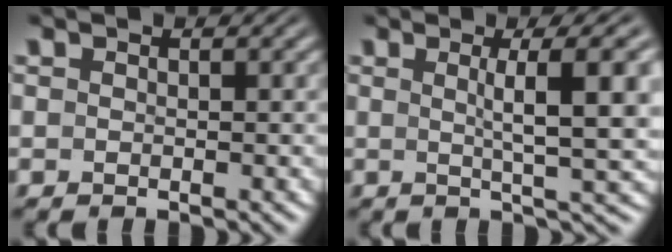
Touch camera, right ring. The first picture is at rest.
{"total": 5.3, "force": [1.2, -0.1, 5.1], "torque": [-0.062, 0.004, 0.020]}